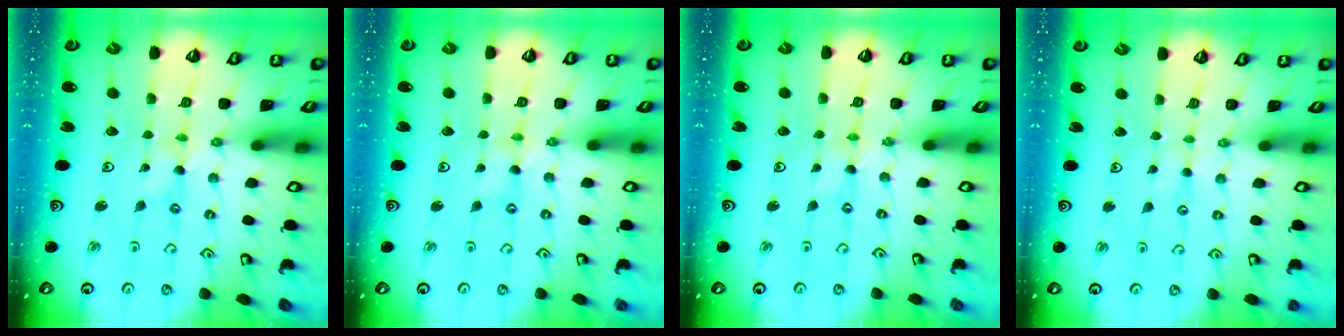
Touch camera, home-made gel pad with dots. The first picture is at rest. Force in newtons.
{"total": 1.8, "press": 1.8, "slide": 0.2}
{"total": 0.0}
{"total": 1.8, "press": 1.7, "slide": 0.3}